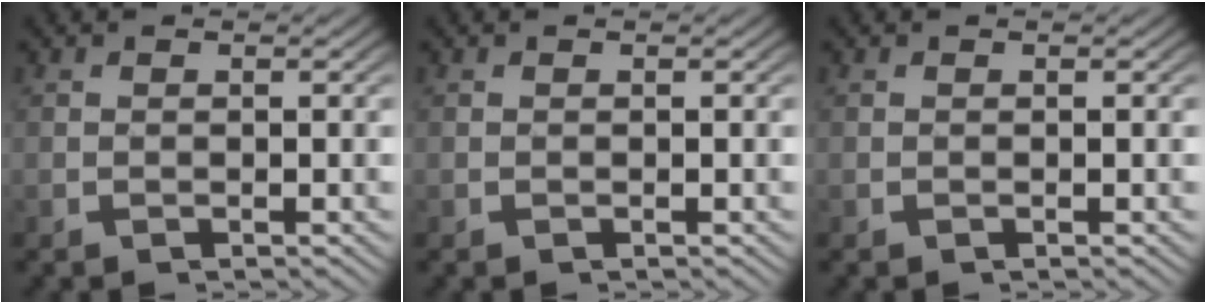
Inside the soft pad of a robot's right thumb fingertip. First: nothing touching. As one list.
[{"total": 0.0}, {"total": 0.0}]